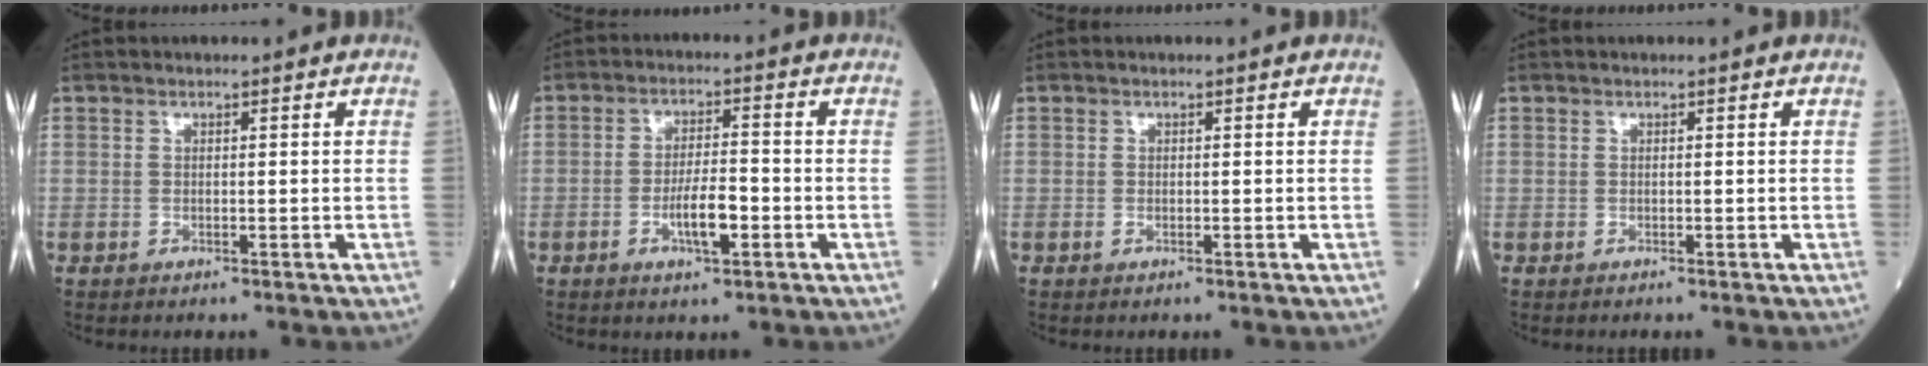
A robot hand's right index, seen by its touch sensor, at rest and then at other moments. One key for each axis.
{"total": 5.6, "fx": -2.1, "fy": 1.2, "fz": 5.0, "tx": -0.092, "ty": 0.001, "tz": -0.037}
{"total": 0.0}
{"total": 0.0}